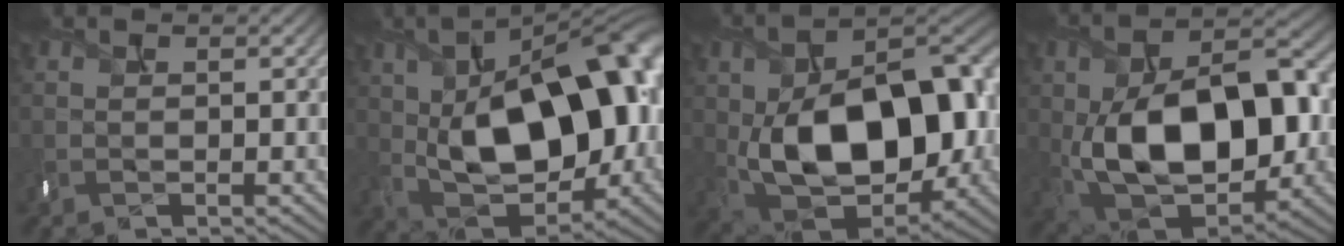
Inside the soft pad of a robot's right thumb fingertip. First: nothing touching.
{"total": 18.7, "force": [1.0, 10.9, 15.2], "torque": [-0.220, 0.009, 0.004]}
{"total": 19.0, "force": [-0.9, 11.9, 14.7], "torque": [-0.234, -0.015, -0.008]}
{"total": 17.1, "force": [-0.6, 10.5, 13.5], "torque": [-0.228, 0.000, -0.007]}